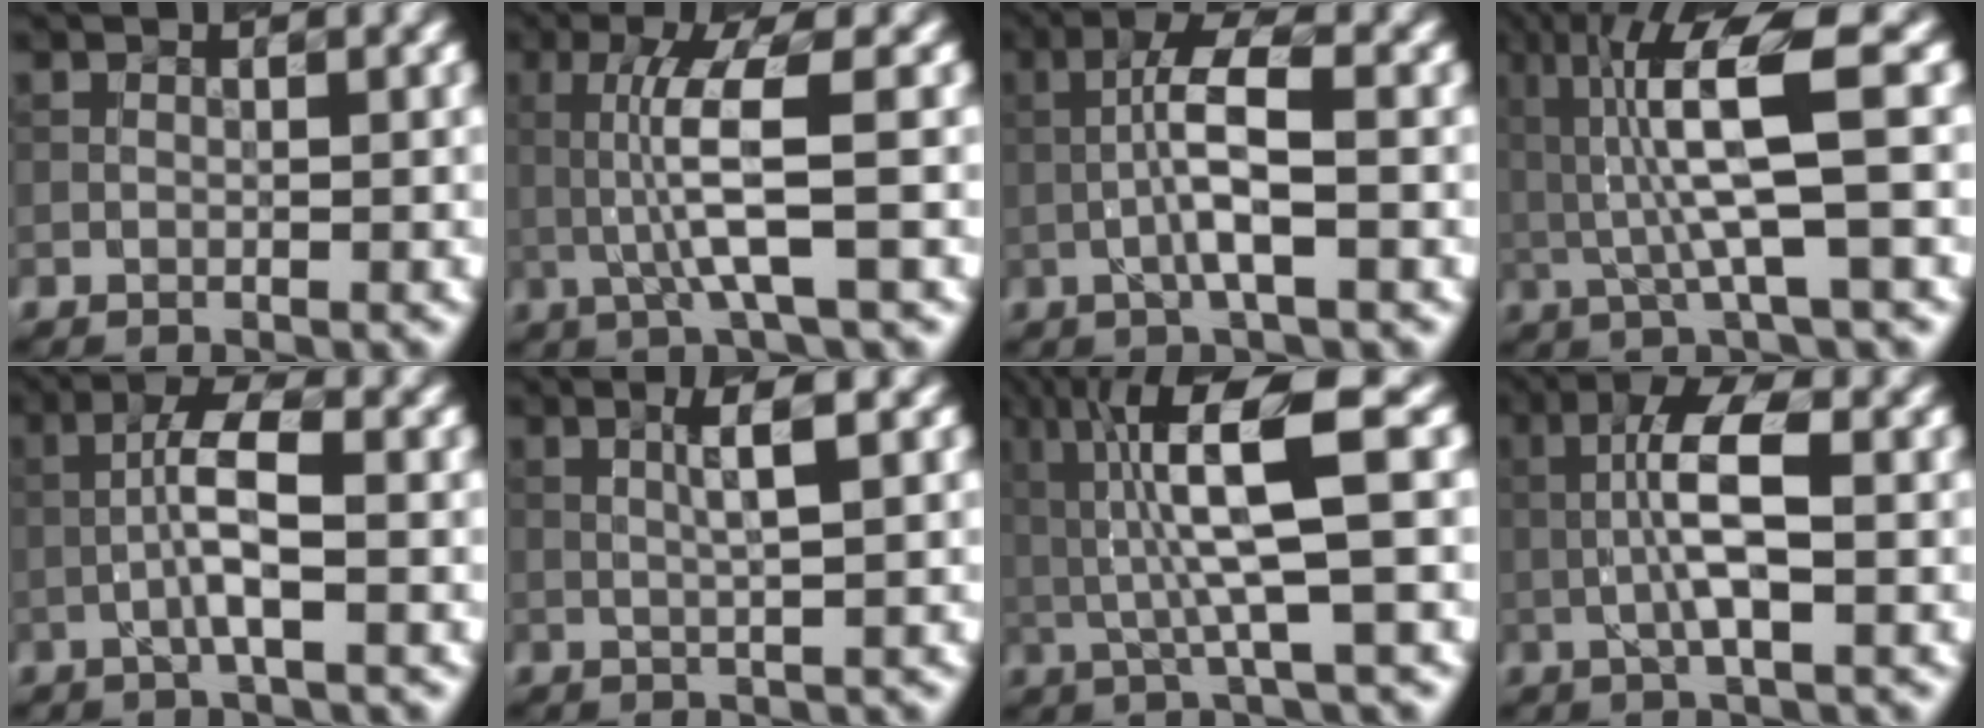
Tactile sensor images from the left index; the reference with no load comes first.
{"total": 5.1, "force": [0.1, 0.6, 5.1], "torque": [-0.108, 0.001, 0.006]}
{"total": 4.7, "force": [-0.7, 0.7, 4.6], "torque": [-0.088, 0.015, -0.021]}
{"total": 7.6, "force": [0.8, 1.0, 7.5], "torque": [-0.151, 0.005, 0.022]}
{"total": 4.3, "force": [-0.8, 0.7, 4.2], "torque": [-0.079, 0.014, -0.022]}
{"total": 2.9, "force": [0.9, 0.3, 2.8], "torque": [-0.048, 0.009, 0.015]}
{"total": 8.4, "force": [1.1, 1.3, 8.2], "torque": [-0.153, 0.005, 0.024]}
{"total": 5.2, "force": [-0.1, 1.2, 5.1], "torque": [-0.099, 0.012, -0.010]}